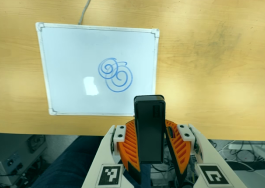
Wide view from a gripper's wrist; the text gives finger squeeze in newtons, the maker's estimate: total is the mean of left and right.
{"total": 6.6, "left": 6.2, "right": 6.9}